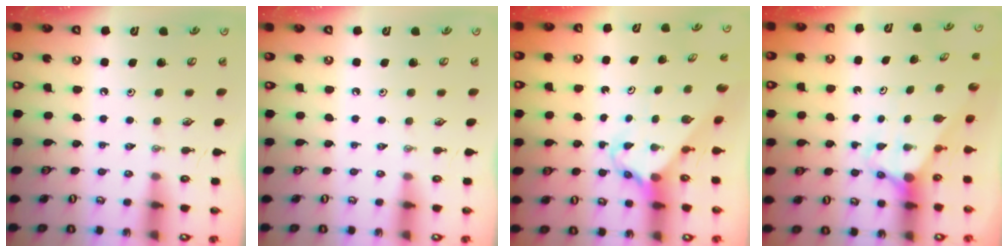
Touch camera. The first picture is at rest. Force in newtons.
{"total": 0.0}
{"total": 2.7, "press": 2.7, "slide": 0.2}
{"total": 2.7, "press": 2.7, "slide": 0.0}